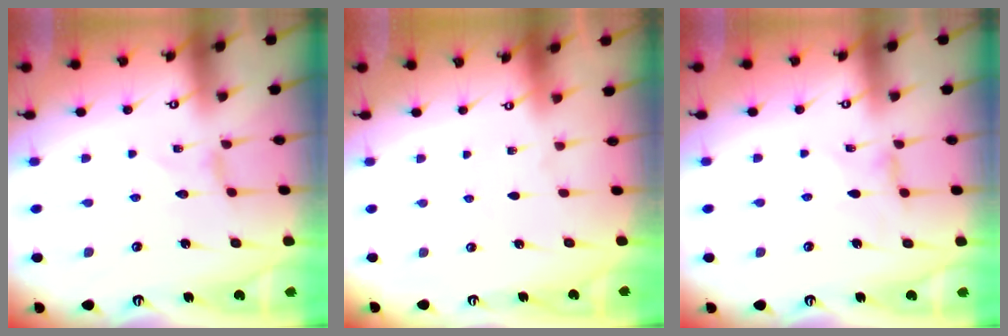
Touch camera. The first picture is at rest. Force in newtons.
{"total": 0.0}
{"total": 1.5, "press": 1.4, "slide": 0.3}